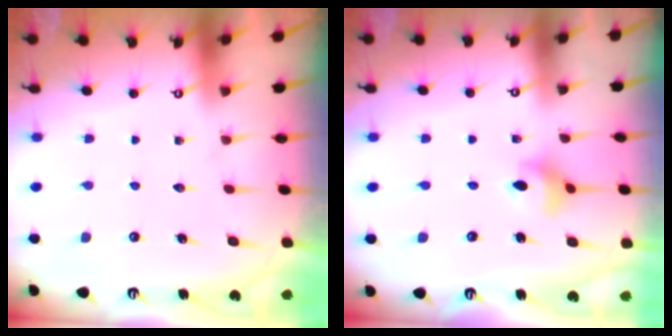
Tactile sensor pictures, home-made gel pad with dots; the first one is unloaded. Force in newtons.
{"total": 5.1, "press": 4.7, "slide": 1.8}